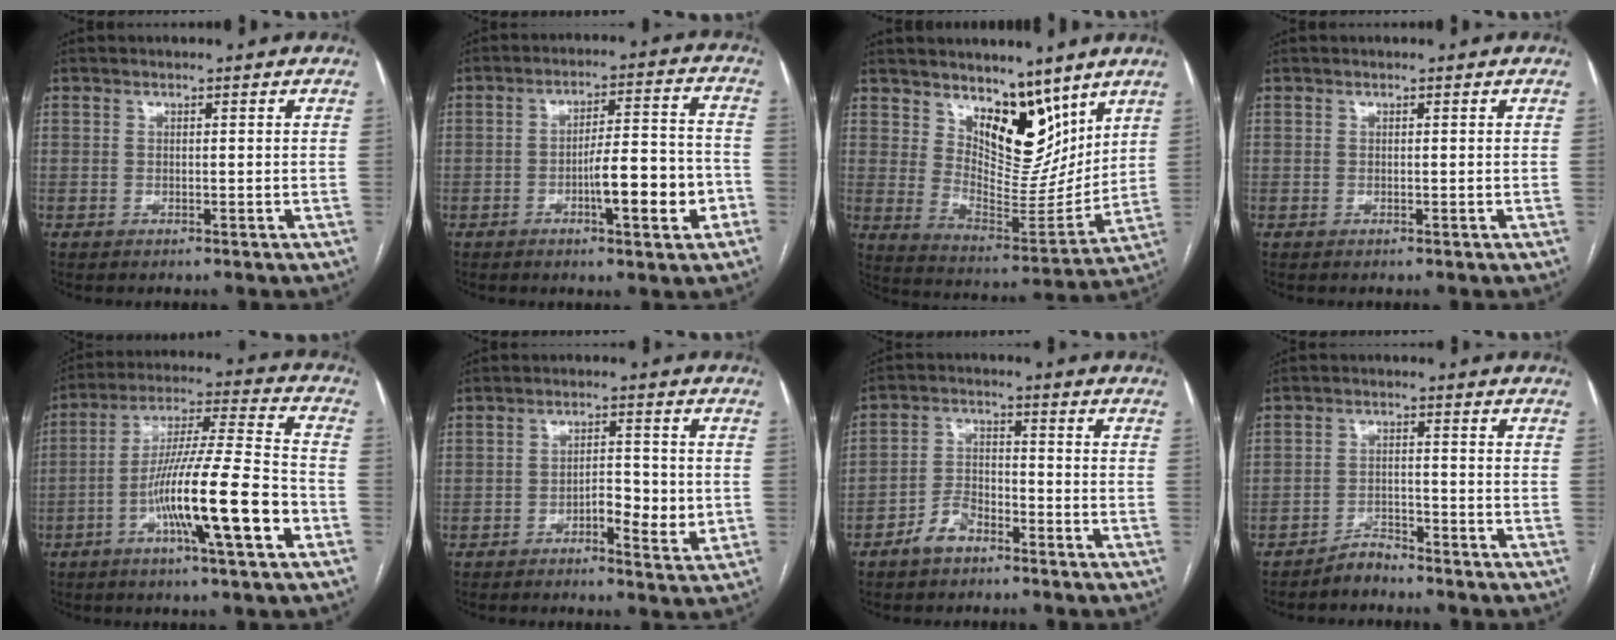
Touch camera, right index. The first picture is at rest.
{"total": 10.6, "force": [-4.0, 1.9, 9.7], "torque": [-0.145, 0.017, -0.055]}
{"total": 12.3, "force": [8.2, 5.6, 7.2], "torque": [-0.107, -0.015, 0.153]}
{"total": 0.0}
{"total": 17.2, "force": [-6.4, 0.5, 16.0], "torque": [-0.280, -0.006, -0.111]}
{"total": 6.1, "force": [-1.7, 2.0, 5.5], "torque": [-0.083, 0.003, -0.027]}
{"total": 5.3, "force": [-3.6, 2.9, 2.5], "torque": [-0.051, 0.013, -0.068]}
{"total": 3.0, "force": [-2.9, 0.9, 0.3], "torque": [-0.001, -0.002, -0.051]}